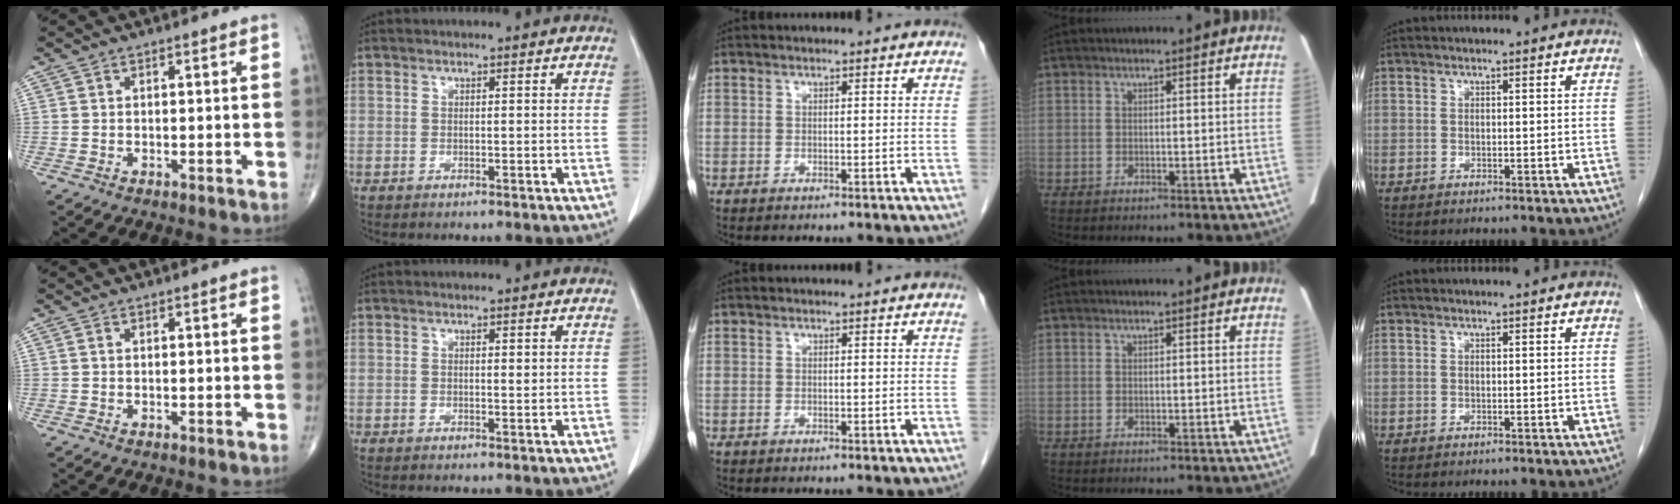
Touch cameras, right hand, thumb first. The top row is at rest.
{"index": {"total": 0.7, "force": [0.2, 0.2, 0.7], "torque": [-0.010, -0.001, 0.002]}}